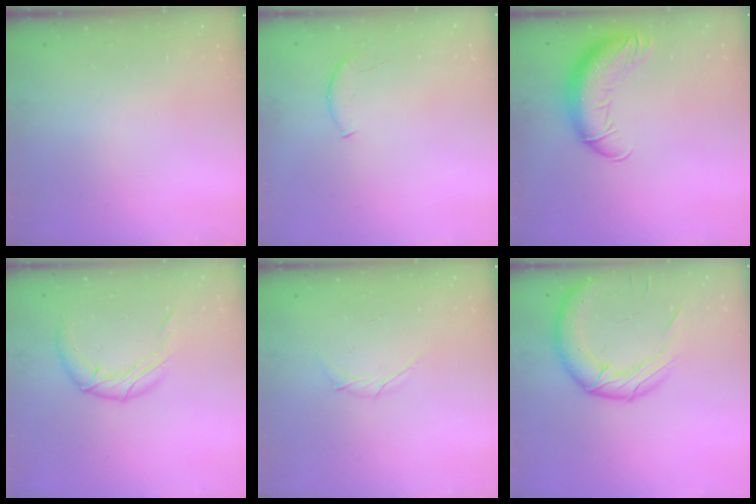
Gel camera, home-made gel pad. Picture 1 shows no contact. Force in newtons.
{"total": 6.5, "press": 6.4, "slide": 0.8}
{"total": 14.8, "press": 14.3, "slide": 3.6}
{"total": 10.8, "press": 10.7, "slide": 1.3}
{"total": 4.2, "press": 4.2, "slide": 0.8}
{"total": 18.1, "press": 17.9, "slide": 2.6}